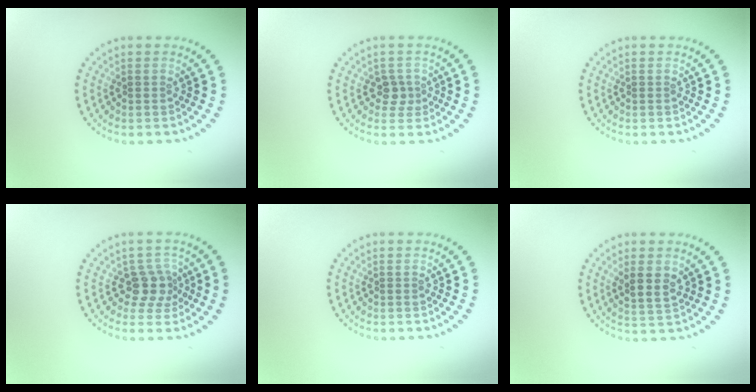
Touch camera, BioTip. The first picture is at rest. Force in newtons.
{"total": 1.7, "press": 1.3, "slide": 1.1}
{"total": 0.0}
{"total": 2.6, "press": 2.0, "slide": 1.6}
{"total": 0.0}
{"total": 2.4, "press": 2.2, "slide": 1.0}